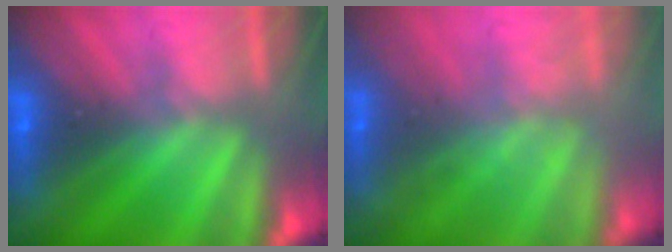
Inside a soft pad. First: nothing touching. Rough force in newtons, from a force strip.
{"total": 1.7}